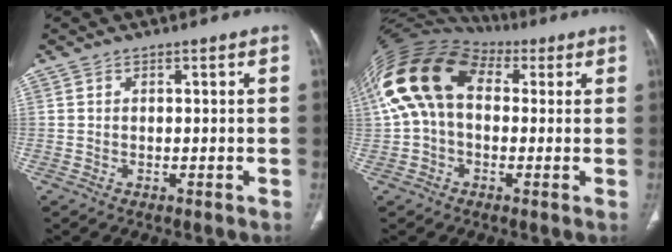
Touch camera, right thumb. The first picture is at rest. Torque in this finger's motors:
{"motor_torque": [1.08, 1.12, 0.49, -0.11, 0.44]}